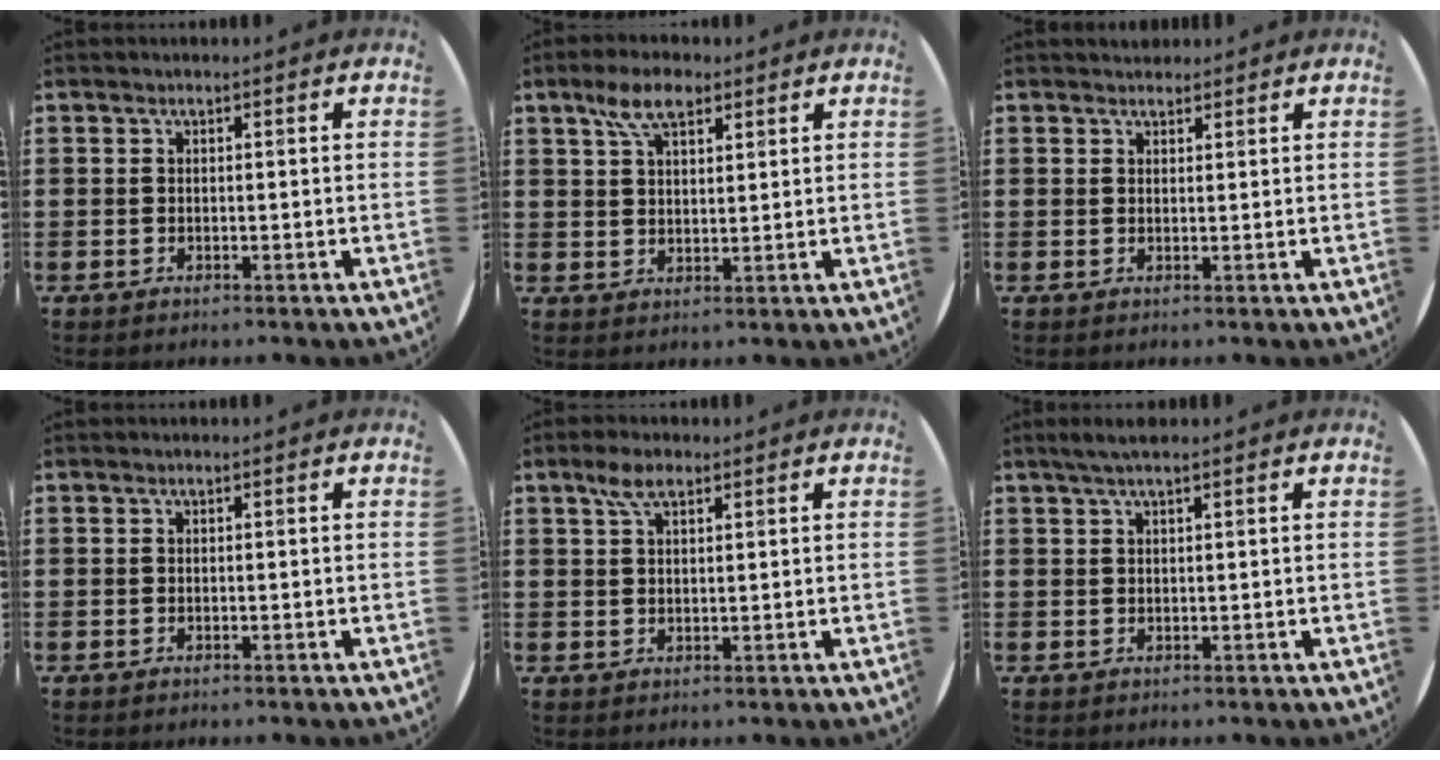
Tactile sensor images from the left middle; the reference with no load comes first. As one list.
[{"total": 6.0, "force": [3.8, 2.8, 3.7], "torque": [-0.065, 0.002, 0.066]}, {"total": 1.4, "force": [1.3, 0.4, -0.1], "torque": [0.008, 0.000, 0.025]}, {"total": 0.0}, {"total": 3.7, "force": [2.4, 1.5, 2.3], "torque": [-0.043, 0.005, 0.040]}, {"total": 1.9, "force": [1.5, 0.1, 1.3], "torque": [-0.025, 0.005, 0.025]}]